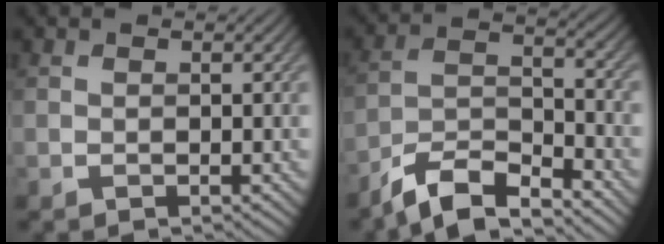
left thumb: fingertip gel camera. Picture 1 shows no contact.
{"total": 8.4, "force": [-7.0, 2.1, 4.2], "torque": [-0.085, -0.004, -0.144]}